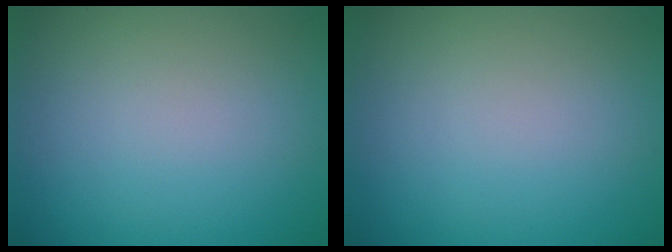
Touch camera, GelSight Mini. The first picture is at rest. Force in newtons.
{"total": 0.0}